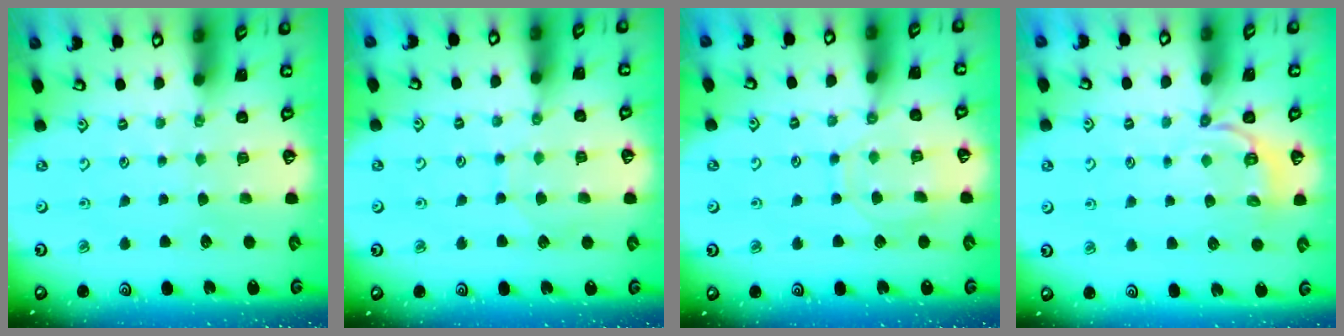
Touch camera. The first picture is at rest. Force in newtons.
{"total": 5.3, "press": 5.3, "slide": 0.7}
{"total": 9.2, "press": 9.2, "slide": 0.8}
{"total": 5.5, "press": 5.1, "slide": 1.9}